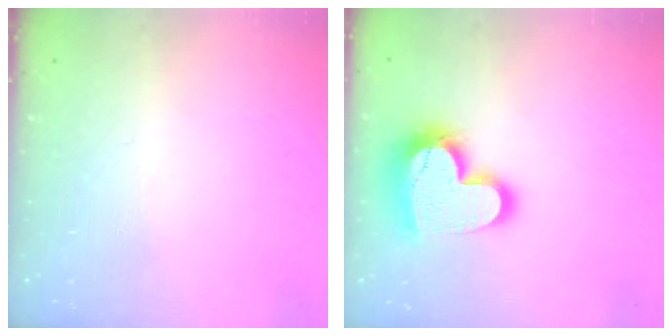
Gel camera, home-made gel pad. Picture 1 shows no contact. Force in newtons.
{"total": 18.4, "press": 18.4, "slide": 1.4}